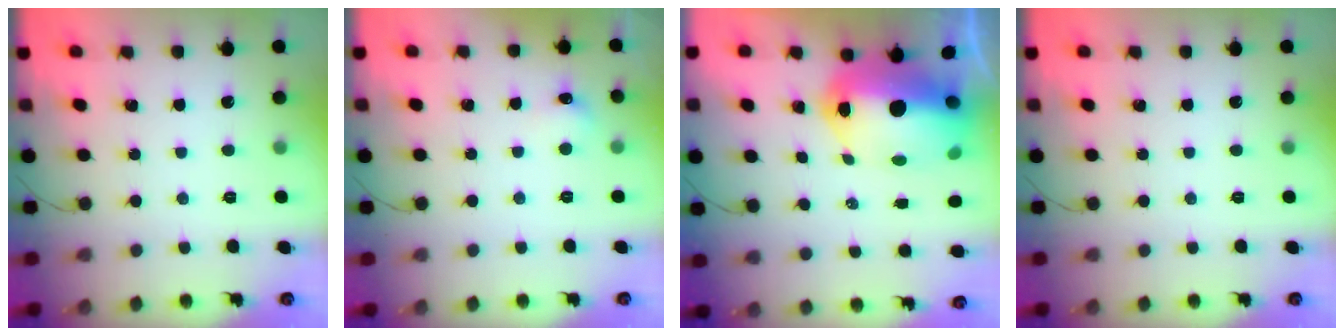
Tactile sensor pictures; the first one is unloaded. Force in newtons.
{"total": 5.6, "press": 5.4, "slide": 1.7}
{"total": 17.6, "press": 17.2, "slide": 4.0}
{"total": 0.0}